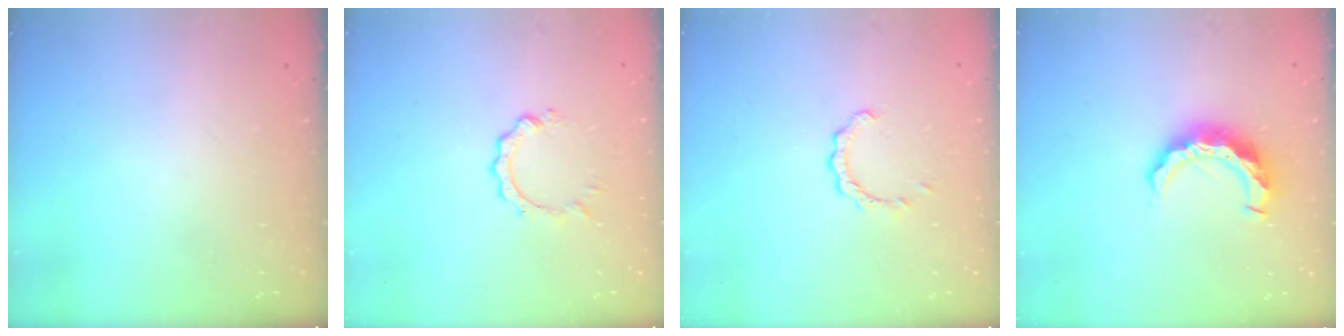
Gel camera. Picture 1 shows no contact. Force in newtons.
{"total": 2.8, "press": 2.8, "slide": 0.4}
{"total": 2.9, "press": 2.8, "slide": 0.4}
{"total": 9.7, "press": 9.7, "slide": 1.2}